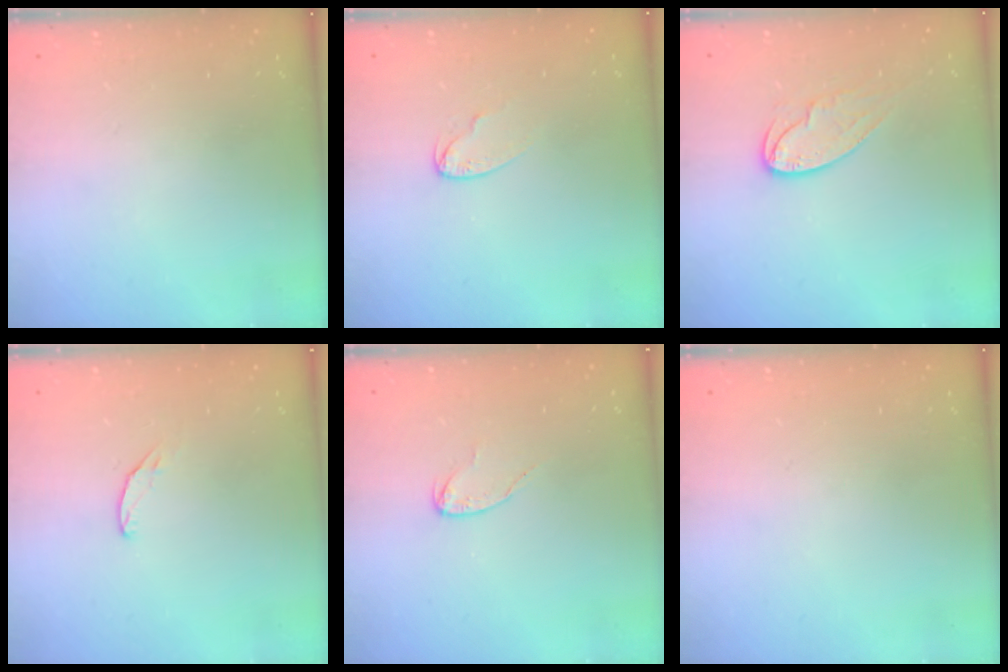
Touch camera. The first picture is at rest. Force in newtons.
{"total": 4.0, "press": 4.0, "slide": 0.3}
{"total": 8.4, "press": 8.4, "slide": 0.5}
{"total": 3.7, "press": 3.6, "slide": 0.3}
{"total": 3.9, "press": 3.8, "slide": 0.4}
{"total": 0.0}